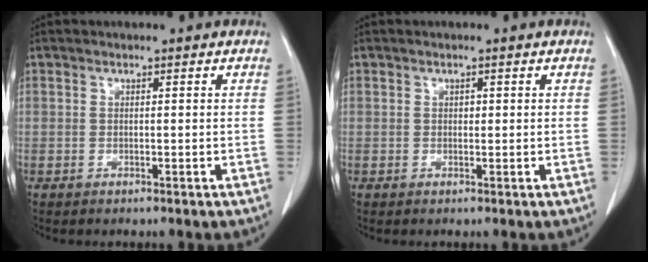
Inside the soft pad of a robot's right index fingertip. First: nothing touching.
{"total": 0.6, "force": [0.1, 0.4, 0.4], "torque": [-0.006, 0.001, 0.003]}